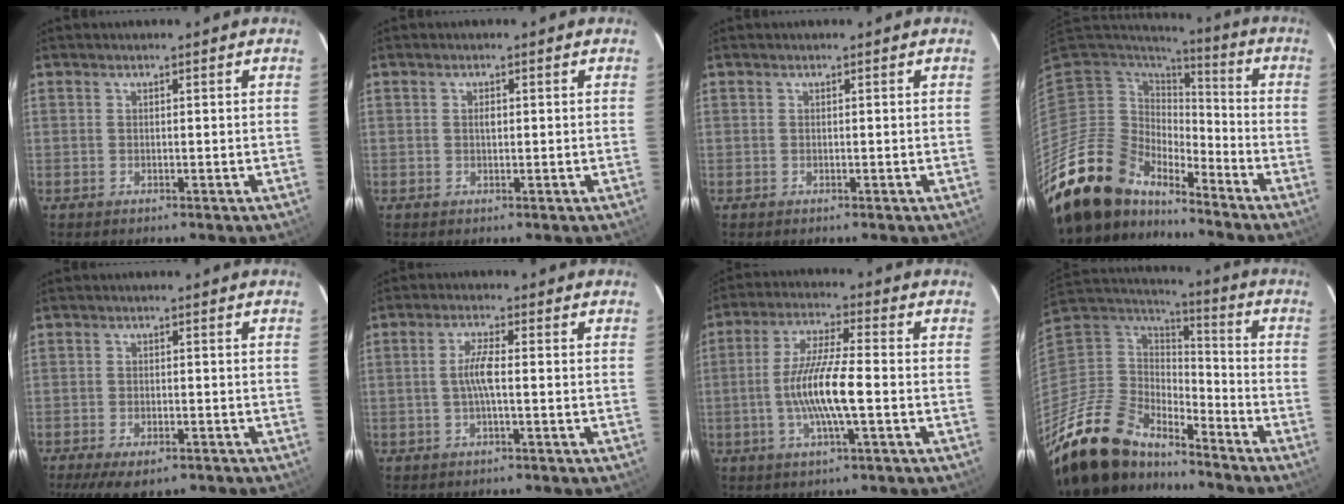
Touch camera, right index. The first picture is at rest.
{"total": 1.0, "force": [0.1, 0.6, 0.8], "torque": [-0.013, 0.004, 0.001]}
{"total": 0.0}
{"total": 17.5, "force": [-15.5, 6.9, 4.2], "torque": [-0.106, -0.002, -0.282]}
{"total": 8.7, "force": [-6.1, 3.5, 5.1], "torque": [-0.116, -0.029, -0.093]}
{"total": 3.9, "force": [-0.6, 0.3, 3.8], "torque": [-0.076, 0.003, -0.010]}
{"total": 10.9, "force": [-2.3, 1.2, 10.6], "torque": [-0.207, -0.001, -0.045]}
{"total": 19.5, "force": [-16.1, 7.9, 7.5], "torque": [-0.181, -0.015, -0.296]}